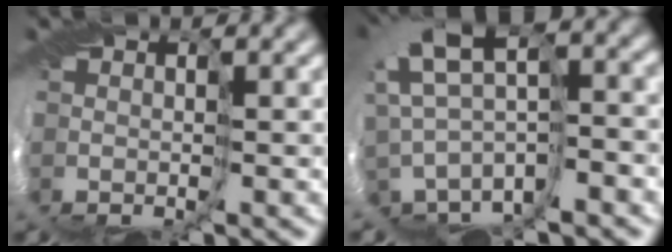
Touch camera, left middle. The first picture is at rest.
{"total": 3.9, "force": [1.1, 1.0, 3.6], "torque": [-0.082, 0.025, 0.018]}